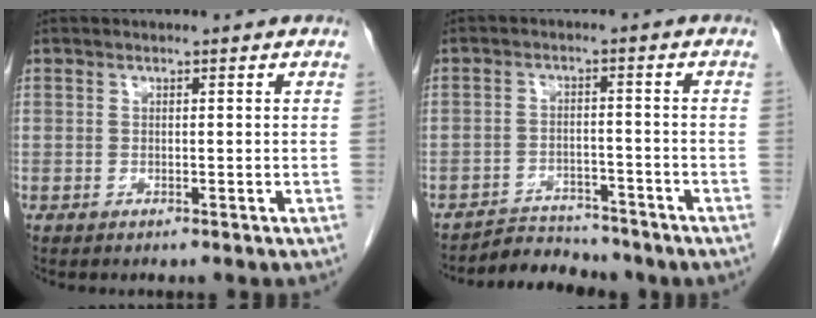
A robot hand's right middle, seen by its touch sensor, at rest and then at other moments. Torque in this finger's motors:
{"motor_torque": [0.24, -0.71, 0.03, 0.00]}